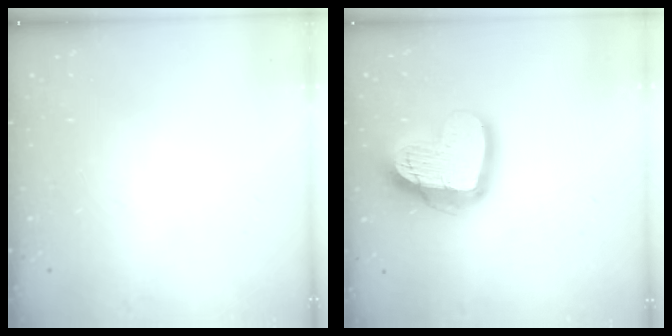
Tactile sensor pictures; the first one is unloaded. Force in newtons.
{"total": 17.4, "press": 17.3, "slide": 1.5}